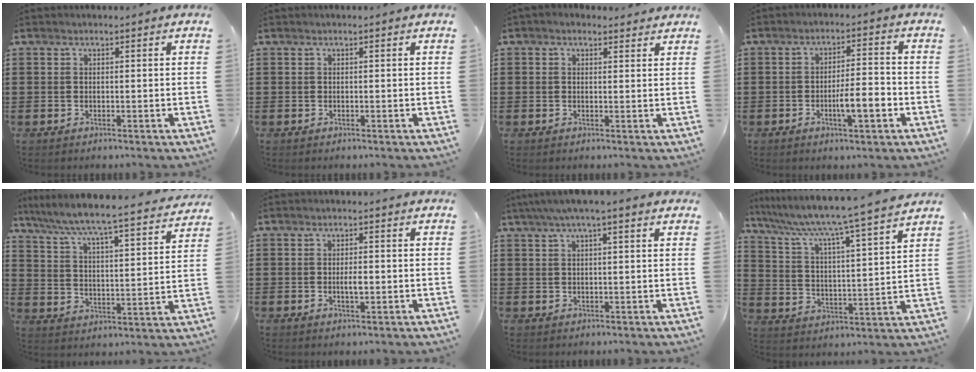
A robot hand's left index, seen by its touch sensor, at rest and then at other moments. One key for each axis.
{"total": 0.0}
{"total": 1.5, "fx": 1.0, "fy": 1.2, "fz": 0.1, "tx": -0.007, "ty": 0.007, "tz": 0.019}
{"total": 5.8, "fx": -2.1, "fy": 1.3, "fz": 5.2, "tx": -0.087, "ty": 0.005, "tz": -0.040}
{"total": 5.3, "fx": 5.1, "fy": -0.5, "fz": 1.6, "tx": -0.059, "ty": -0.044, "tz": 0.077}
{"total": 2.4, "fx": -0.3, "fy": 0.8, "fz": 2.3, "tx": -0.043, "ty": 0.000, "tz": -0.005}
{"total": 3.1, "fx": 1.6, "fy": 0.9, "fz": 2.5, "tx": -0.052, "ty": 0.008, "tz": 0.027}
{"total": 6.2, "fx": 5.4, "fy": -1.2, "fz": 3.0, "tx": -0.083, "ty": -0.054, "tz": 0.078}